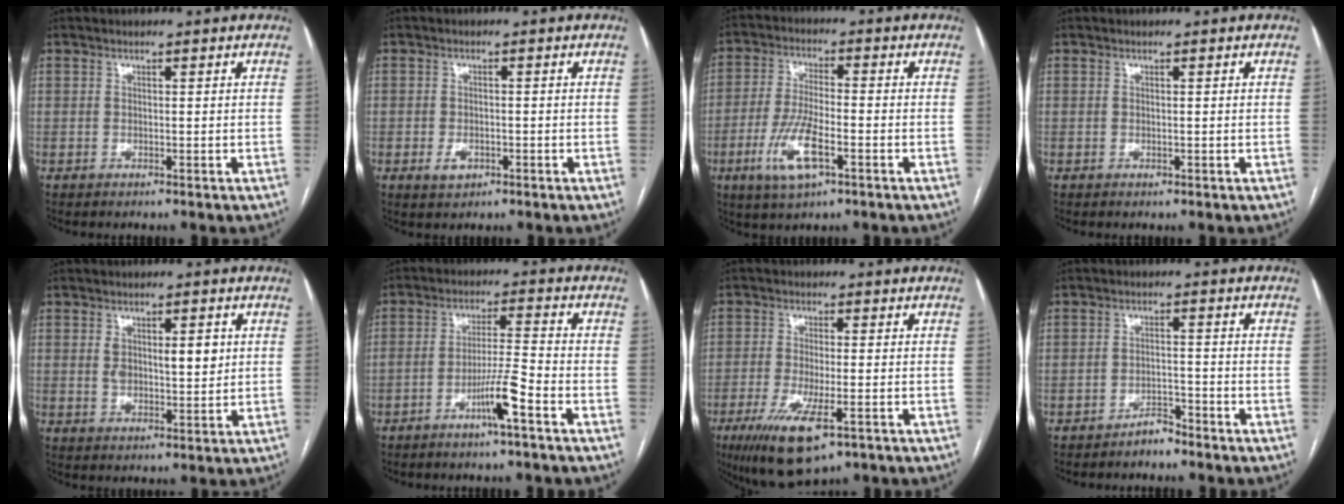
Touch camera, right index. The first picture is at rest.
{"total": 2.5, "force": [-1.1, 1.7, 1.5], "torque": [-0.026, 0.002, -0.012]}
{"total": 9.3, "force": [-3.9, 2.3, 8.1], "torque": [-0.171, -0.008, -0.070]}
{"total": 0.0}
{"total": 6.5, "force": [1.4, 2.8, 5.7], "torque": [-0.093, 0.005, 0.030]}
{"total": 6.7, "force": [-3.6, -0.3, 5.6], "torque": [-0.103, 0.002, -0.067]}
{"total": 10.5, "force": [-5.5, 2.6, 8.6], "torque": [-0.158, -0.027, -0.088]}
{"total": 2.9, "force": [-2.6, 0.9, 0.9], "torque": [-0.013, 0.003, -0.044]}